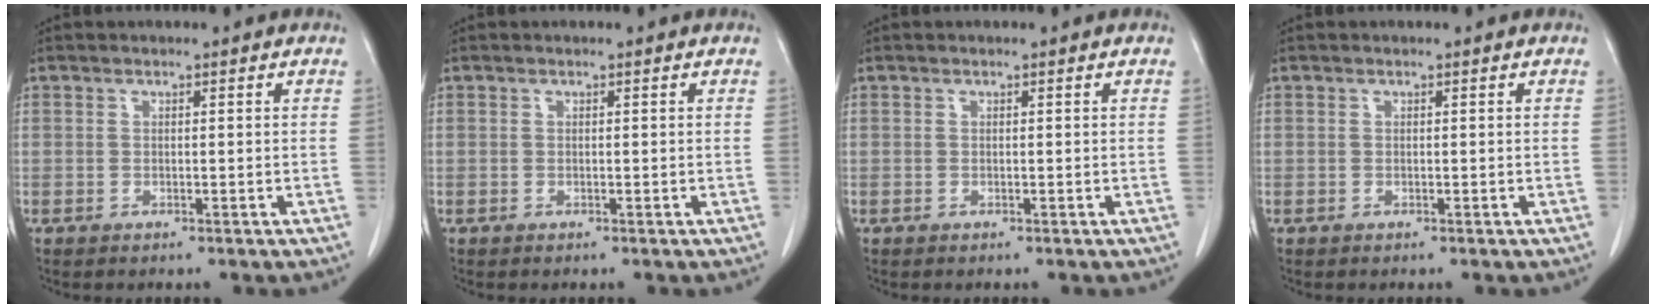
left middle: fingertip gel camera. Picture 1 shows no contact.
{"total": 0.0}
{"total": 0.0}
{"total": 0.0}